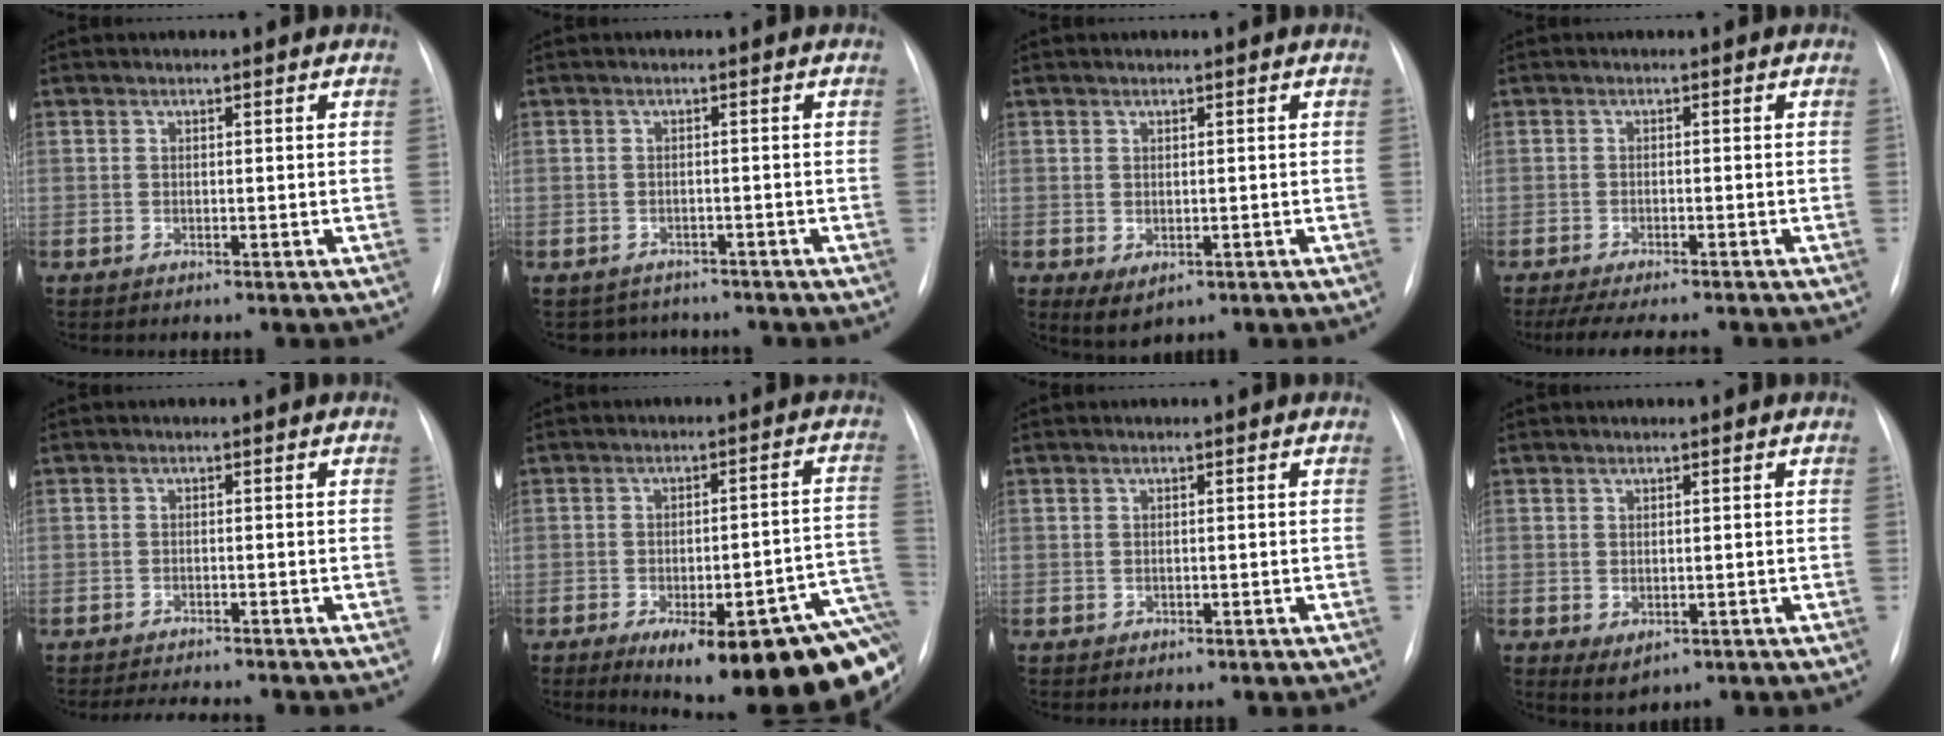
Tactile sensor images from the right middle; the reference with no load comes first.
{"total": 3.8, "force": [-3.4, 1.8, -0.3], "torque": [0.004, 0.007, -0.047]}
{"total": 2.9, "force": [-0.8, 1.9, 2.2], "torque": [-0.034, -0.008, 0.004]}
{"total": 9.9, "force": [-8.5, 1.6, 4.8], "torque": [-0.065, -0.011, -0.120]}
{"total": 5.1, "force": [-4.8, 0.5, 1.7], "torque": [-0.023, -0.009, -0.069]}
{"total": 23.4, "force": [-13.7, 5.9, 18.0], "torque": [-0.123, 0.013, -0.159]}
{"total": 0.8, "force": [-0.2, 0.7, 0.4], "torque": [-0.010, 0.001, 0.002]}
{"total": 2.6, "force": [-0.6, 1.7, 1.8], "torque": [-0.027, -0.006, 0.004]}